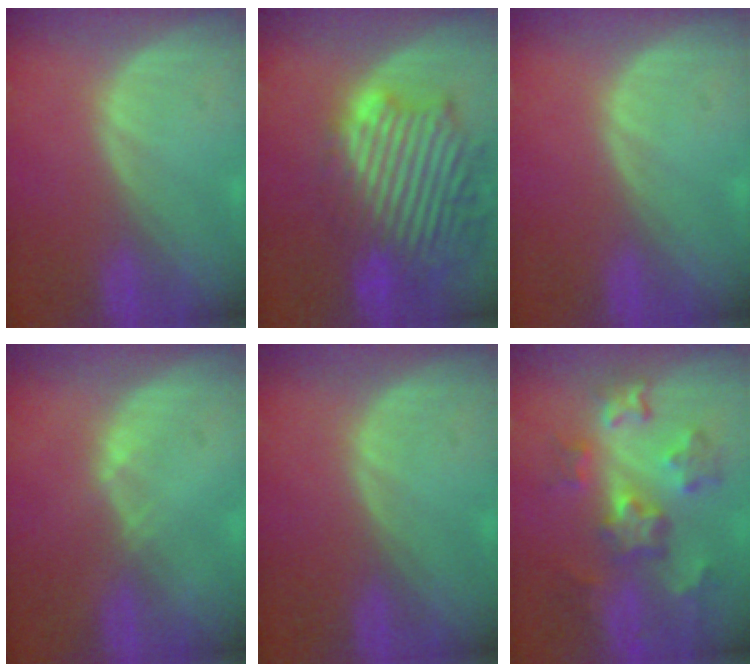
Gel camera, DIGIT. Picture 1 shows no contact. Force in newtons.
{"total": 13.6, "press": 11.7, "slide": 6.8}
{"total": 0.0}
{"total": 0.6, "press": 0.5, "slide": 0.2}
{"total": 0.0}
{"total": 8.6, "press": 7.8, "slide": 3.8}